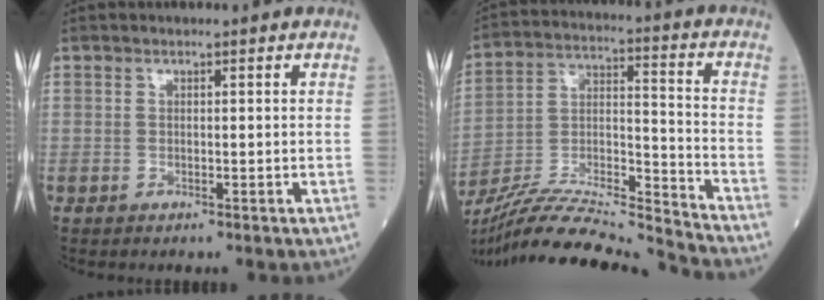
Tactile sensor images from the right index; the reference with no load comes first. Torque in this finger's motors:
{"motor_torque": [-0.12, -0.48, 0.17, 0.05]}